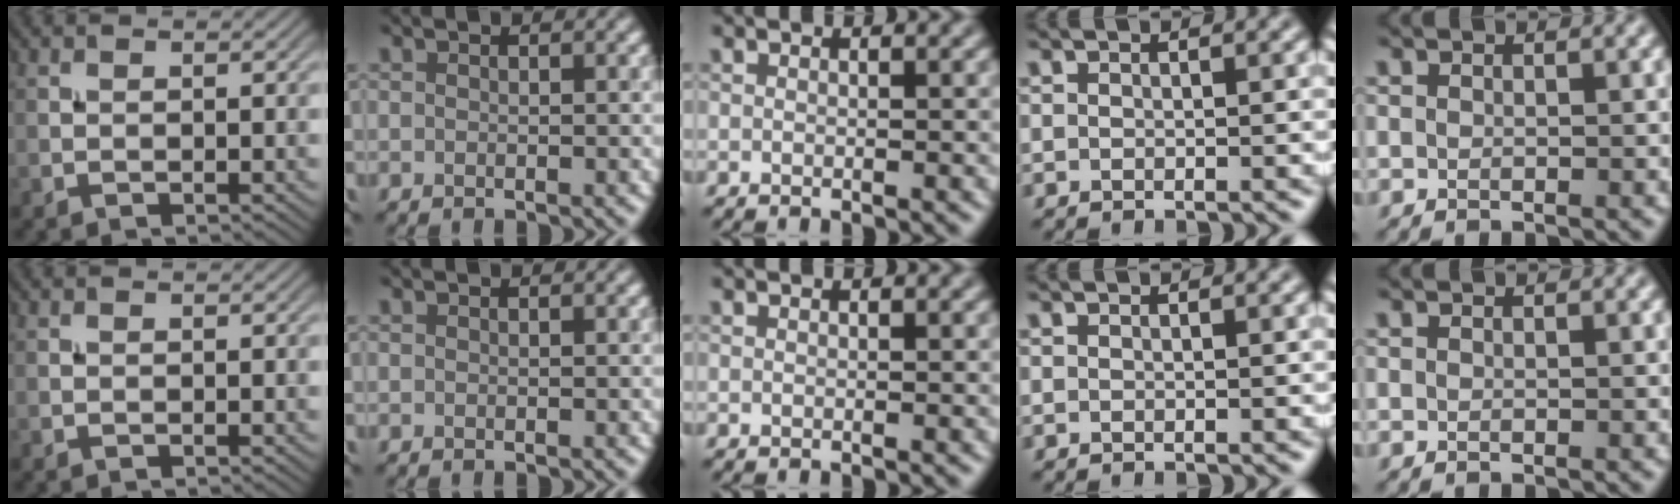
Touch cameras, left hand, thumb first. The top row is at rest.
{}